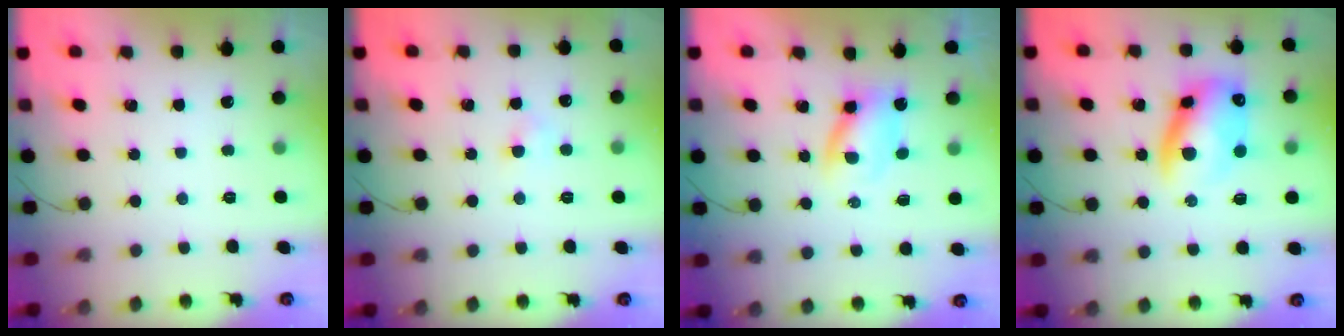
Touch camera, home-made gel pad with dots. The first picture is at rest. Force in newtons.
{"total": 2.9, "press": 2.7, "slide": 1.1}
{"total": 2.8, "press": 2.7, "slide": 0.7}
{"total": 12.3, "press": 11.9, "slide": 3.0}